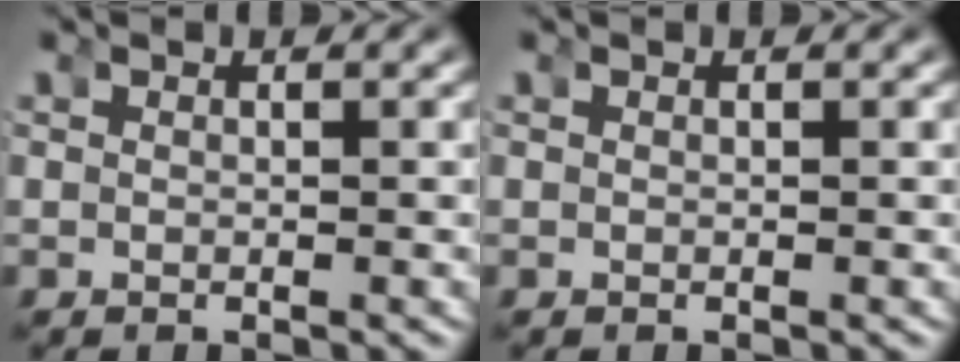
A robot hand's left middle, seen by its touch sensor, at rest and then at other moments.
{"total": 0.0}